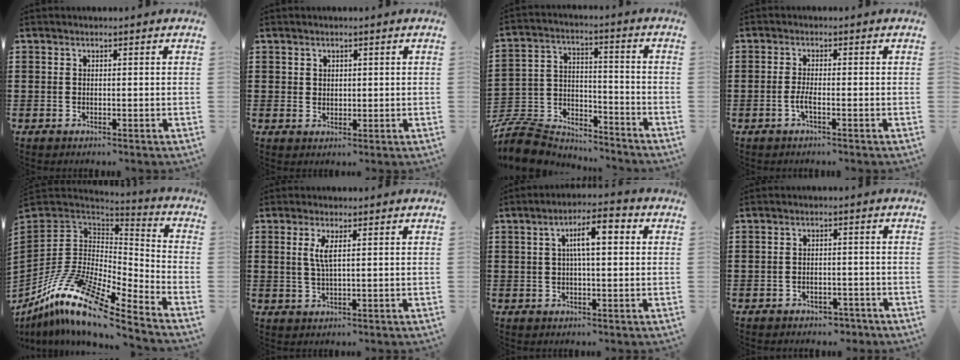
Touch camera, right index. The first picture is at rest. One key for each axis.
{"total": 1.5, "fx": 1.0, "fy": 1.1, "fz": 0.2, "tx": -0.008, "ty": 0.006, "tz": 0.018}
{"total": 9.3, "fx": -8.7, "fy": 2.7, "fz": 2.0, "tx": -0.058, "ty": 0.014, "tz": -0.174}
{"total": 2.3, "fx": -1.0, "fy": 0.2, "fz": 2.1, "tx": -0.053, "ty": -0.009, "tz": -0.023}
{"total": 15.7, "fx": -10.8, "fy": 4.8, "fz": 10.4, "tx": -0.232, "ty": 0.017, "tz": -0.208}
{"total": 3.0, "fx": 0.8, "fy": 0.5, "fz": 2.8, "tx": -0.060, "ty": 0.002, "tz": 0.013}
{"total": 6.2, "fx": 0.9, "fy": 1.5, "fz": 5.9, "tx": -0.105, "ty": 0.006, "tz": 0.011}
{"total": 2.3, "fx": -2.3, "fy": 0.6, "fz": 0.1, "tx": -0.009, "ty": -0.001, "tz": -0.047}